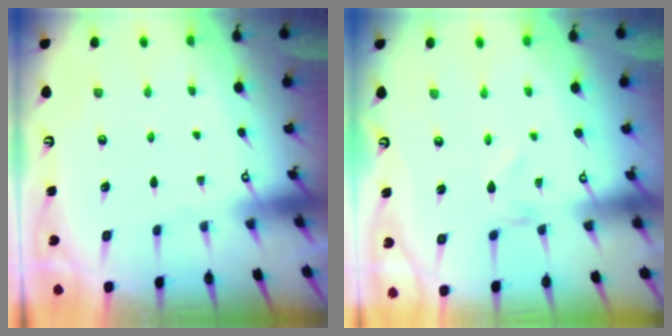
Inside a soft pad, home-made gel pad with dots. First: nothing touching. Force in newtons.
{"total": 0.0}